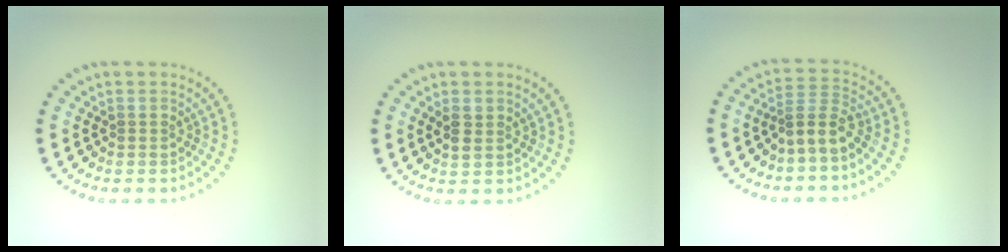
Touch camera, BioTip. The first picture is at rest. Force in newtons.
{"total": 1.7, "press": 1.6, "slide": 0.7}
{"total": 2.8, "press": 2.0, "slide": 2.0}